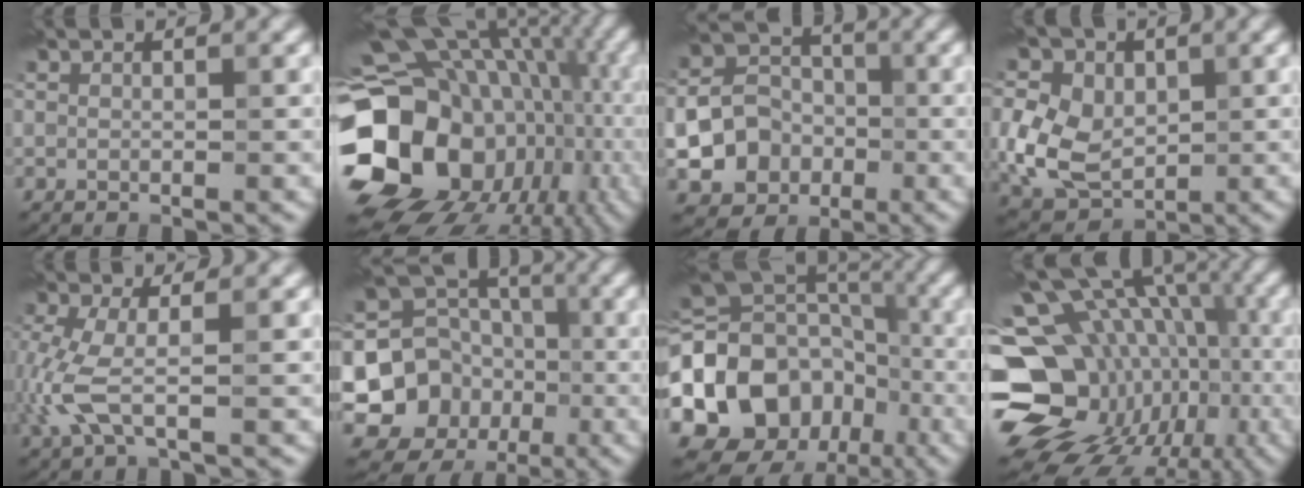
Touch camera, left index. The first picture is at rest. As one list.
[{"total": 20.5, "force": [-2.6, 16.4, 12.1], "torque": [-0.237, -0.017, -0.031]}, {"total": 11.1, "force": [-3.7, 9.8, 3.6], "torque": [-0.064, -0.027, -0.082]}, {"total": 9.3, "force": [1.1, 7.2, 5.9], "torque": [-0.128, 0.016, 0.003]}, {"total": 4.0, "force": [-0.7, 1.2, 3.7], "torque": [-0.111, -0.008, -0.019]}, {"total": 8.8, "force": [-1.8, 7.9, 3.3], "torque": [-0.070, -0.004, -0.036]}, {"total": 18.4, "force": [-5.5, 15.1, 8.9], "torque": [-0.193, 0.004, -0.109]}, {"total": 19.8, "force": [-5.0, 15.7, 11.0], "torque": [-0.175, 0.011, -0.073]}]